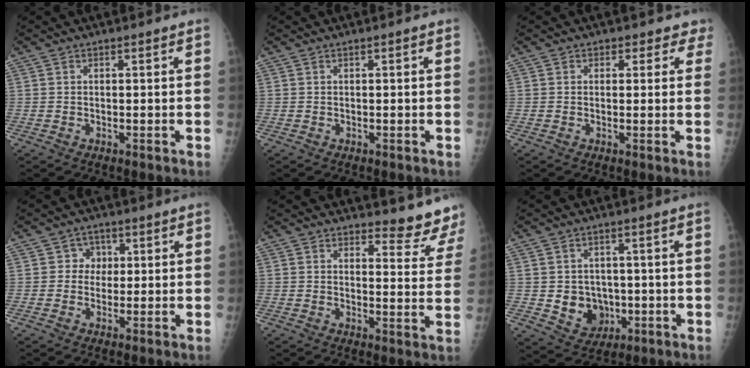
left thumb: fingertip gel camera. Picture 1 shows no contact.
{"total": 0.0}
{"total": 2.9, "force": [1.7, 2.3, 0.2], "torque": [0.031, -0.007, 0.004]}
{"total": 3.5, "force": [0.6, 3.3, 0.9], "torque": [0.020, 0.008, 0.001]}
{"total": 7.7, "force": [7.5, 1.7, 0.2], "torque": [0.024, -0.082, 0.071]}
{"total": 7.6, "force": [-1.0, 6.6, 3.7], "torque": [-0.022, 0.002, -0.001]}